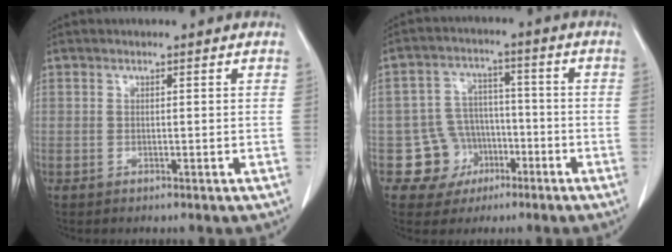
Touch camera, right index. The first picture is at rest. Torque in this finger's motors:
{"motor_torque": [-0.08, -0.03, -0.29, -0.07]}